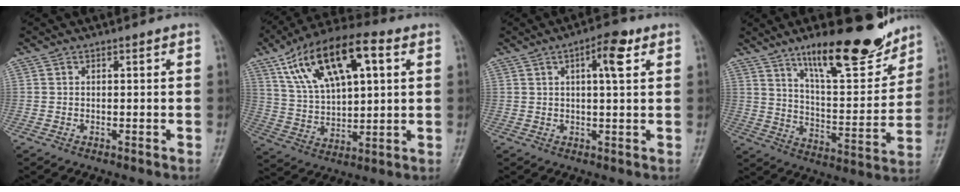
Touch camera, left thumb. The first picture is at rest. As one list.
[{"total": 19.0, "force": [8.0, 8.5, 15.0], "torque": [-0.248, 0.002, 0.140]}, {"total": 5.8, "force": [2.3, 1.6, 5.0], "torque": [-0.071, 0.003, 0.030]}, {"total": 19.1, "force": [13.4, 5.6, 12.4], "torque": [-0.144, -0.081, 0.216]}]